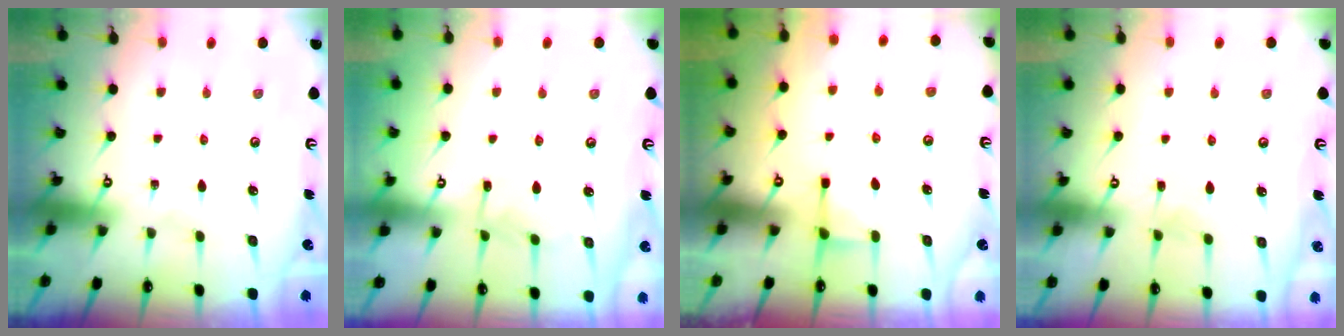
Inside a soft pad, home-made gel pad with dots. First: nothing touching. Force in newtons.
{"total": 6.3, "press": 6.3, "slide": 0.5}
{"total": 3.9, "press": 3.9, "slide": 0.5}
{"total": 6.0, "press": 6.0, "slide": 0.6}